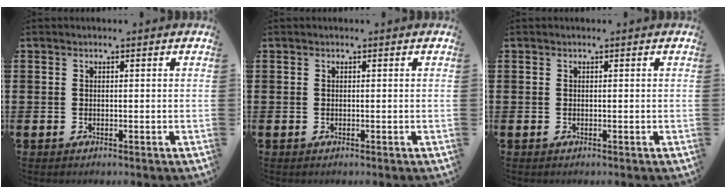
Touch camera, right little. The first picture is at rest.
{"total": 0.0}
{"total": 0.0}